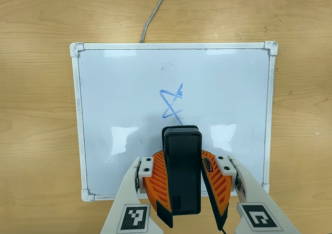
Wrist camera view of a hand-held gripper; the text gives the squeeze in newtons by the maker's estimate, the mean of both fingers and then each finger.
{"total": 8.6, "left": 8.5, "right": 8.8}